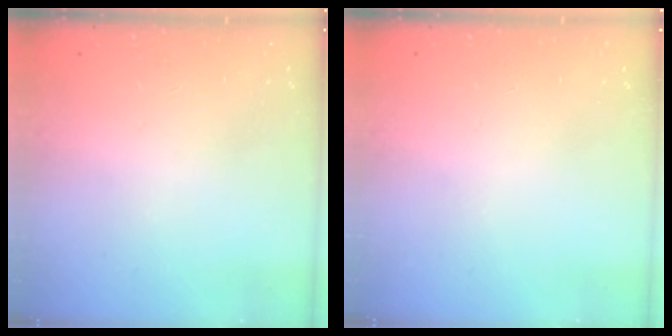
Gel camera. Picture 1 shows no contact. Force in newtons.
{"total": 0.0}